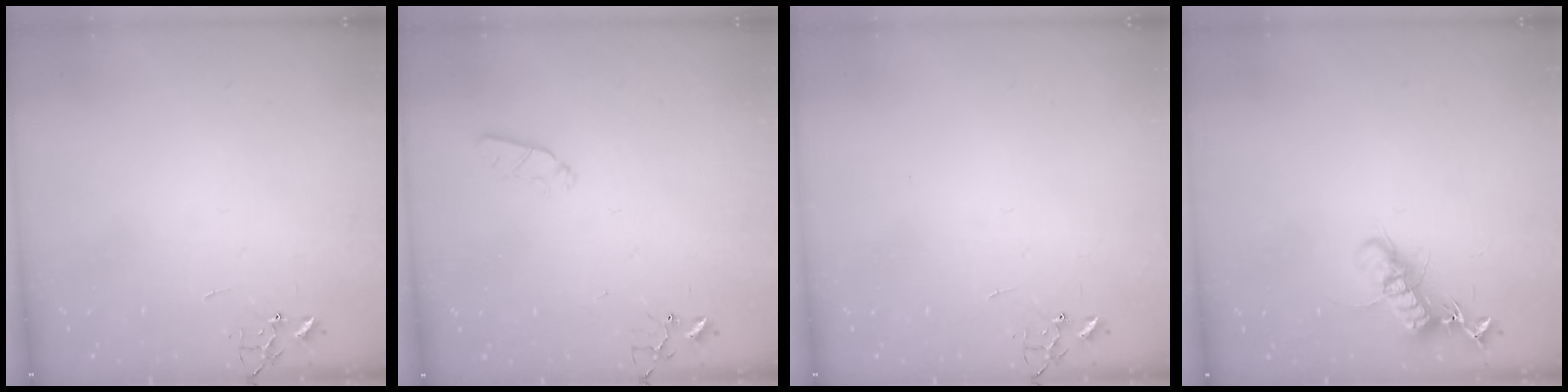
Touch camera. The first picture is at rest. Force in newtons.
{"total": 4.2, "press": 4.1, "slide": 1.0}
{"total": 0.0}
{"total": 13.8, "press": 13.7, "slide": 1.3}